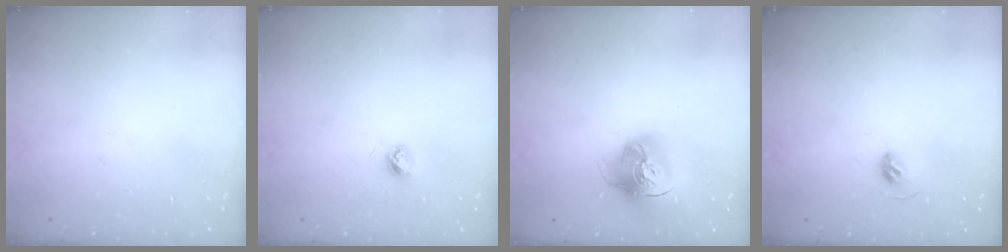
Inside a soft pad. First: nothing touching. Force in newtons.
{"total": 3.7, "press": 3.7, "slide": 0.4}
{"total": 15.6, "press": 15.5, "slide": 1.7}
{"total": 5.4, "press": 5.2, "slide": 1.2}